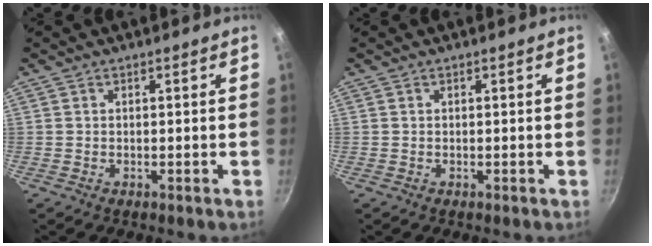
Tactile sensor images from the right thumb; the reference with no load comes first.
{"total": 0.0}